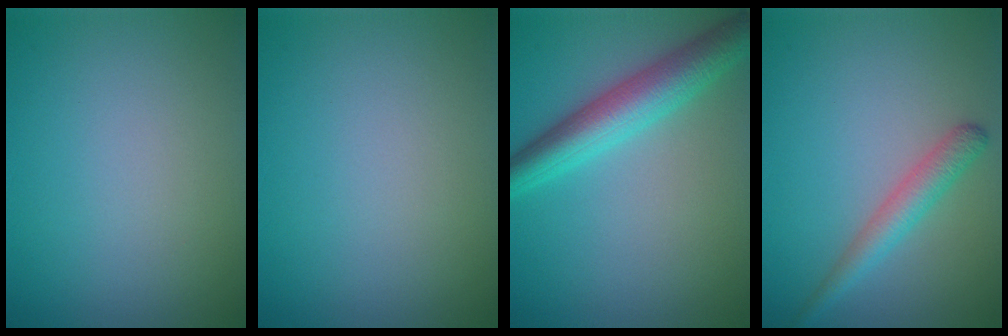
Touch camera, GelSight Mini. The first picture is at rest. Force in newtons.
{"total": 0.0}
{"total": 5.4, "press": 5.4, "slide": 0.1}
{"total": 2.7, "press": 2.7, "slide": 0.1}